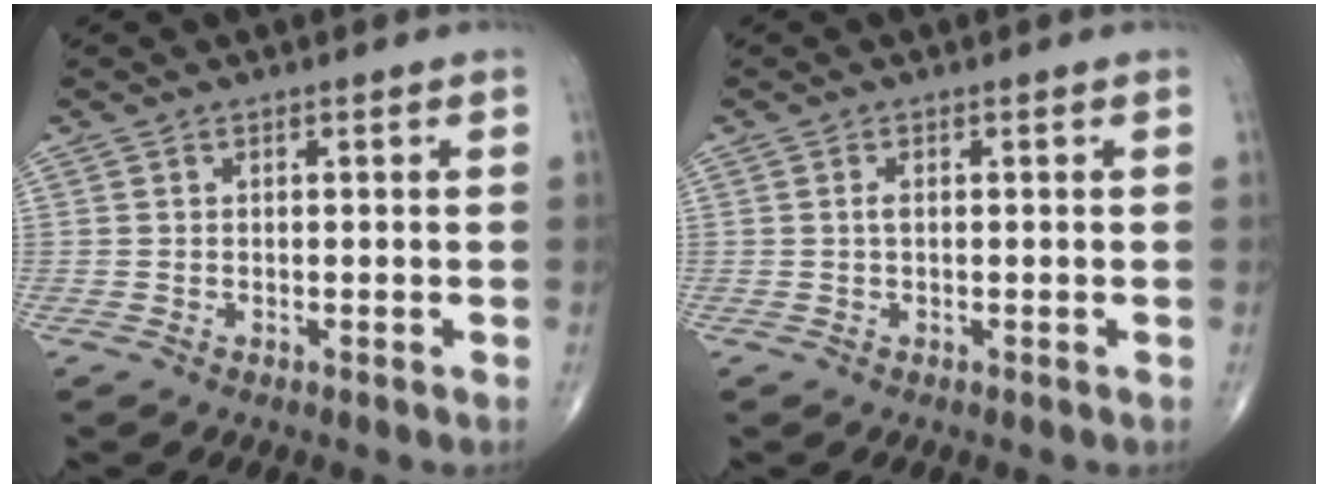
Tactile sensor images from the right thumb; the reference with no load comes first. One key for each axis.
{"total": 0.8, "fx": 0.0, "fy": 0.3, "fz": 0.7, "tx": -0.017, "ty": -0.001, "tz": -0.002}